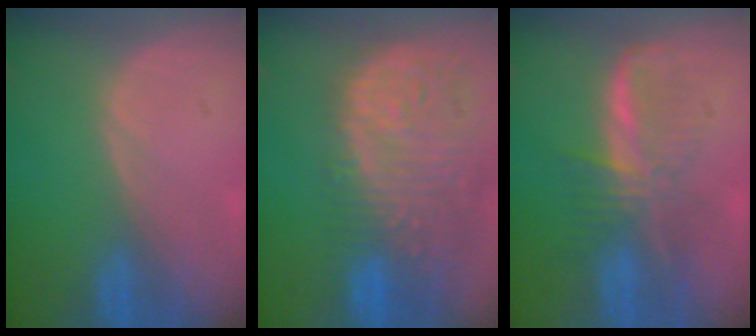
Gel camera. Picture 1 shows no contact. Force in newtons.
{"total": 14.4, "press": 11.8, "slide": 8.2}
{"total": 6.3, "press": 6.1, "slide": 1.2}